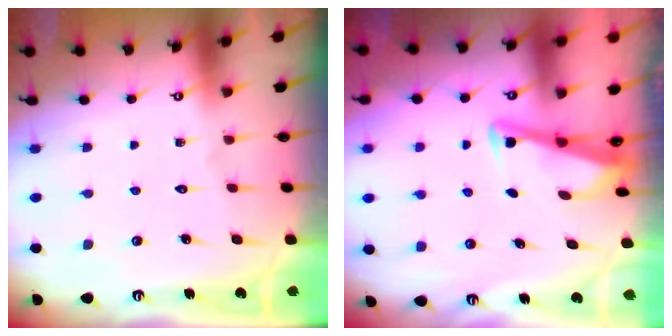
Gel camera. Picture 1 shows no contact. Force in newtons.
{"total": 3.4, "press": 3.3, "slide": 0.4}